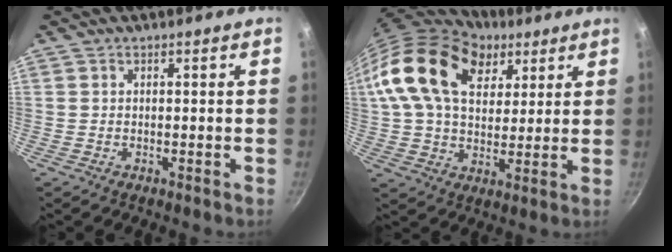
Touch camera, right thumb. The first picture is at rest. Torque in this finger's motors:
{"motor_torque": [-1.49, 2.71, 1.34, -0.34, 0.61]}